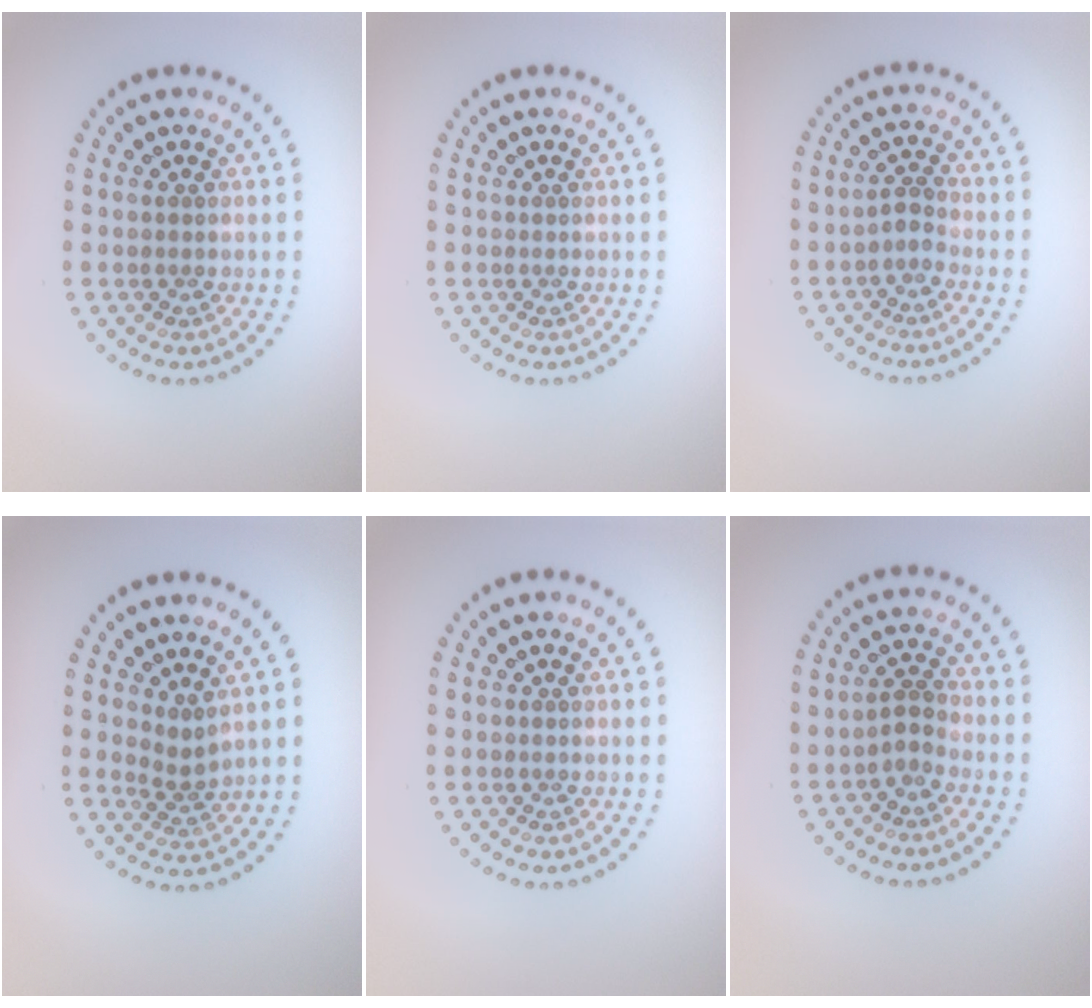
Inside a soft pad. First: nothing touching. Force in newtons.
{"total": 0.0}
{"total": 1.4, "press": 1.1, "slide": 0.9}
{"total": 1.9, "press": 1.2, "slide": 1.4}
{"total": 0.0}
{"total": 1.4, "press": 1.1, "slide": 0.8}